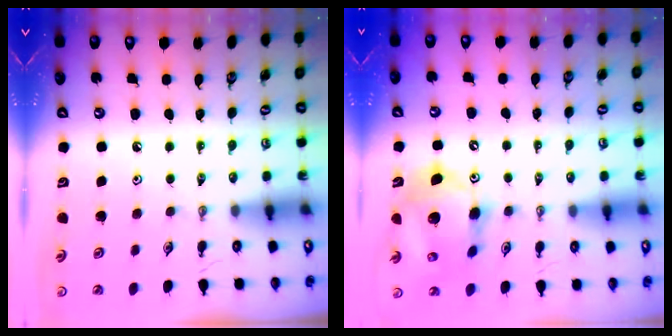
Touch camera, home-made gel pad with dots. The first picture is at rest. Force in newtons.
{"total": 14.7, "press": 14.4, "slide": 2.6}